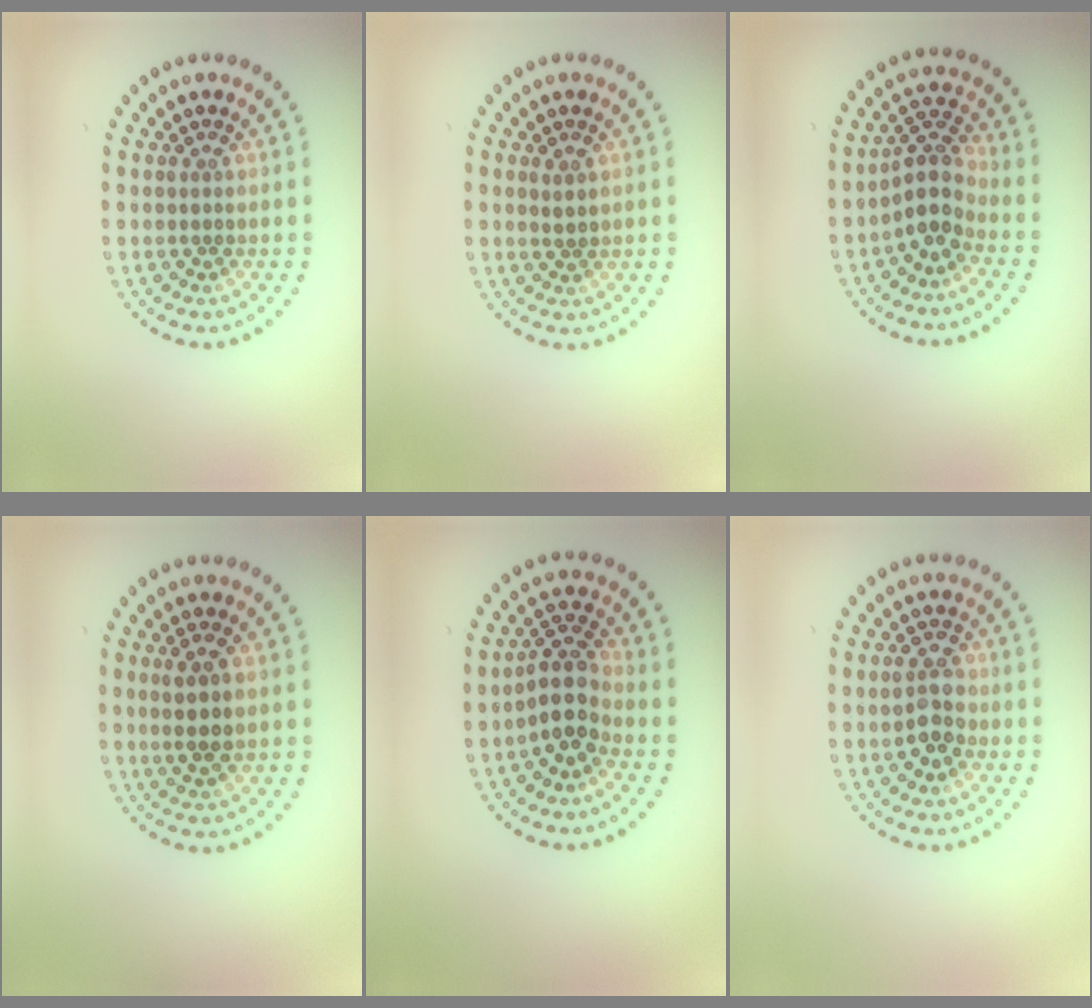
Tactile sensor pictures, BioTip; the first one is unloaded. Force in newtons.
{"total": 0.6, "press": 0.5, "slide": 0.2}
{"total": 3.3, "press": 2.6, "slide": 2.0}
{"total": 2.5, "press": 2.3, "slide": 0.9}
{"total": 3.6, "press": 2.9, "slide": 2.2}
{"total": 2.5, "press": 2.4, "slide": 0.6}